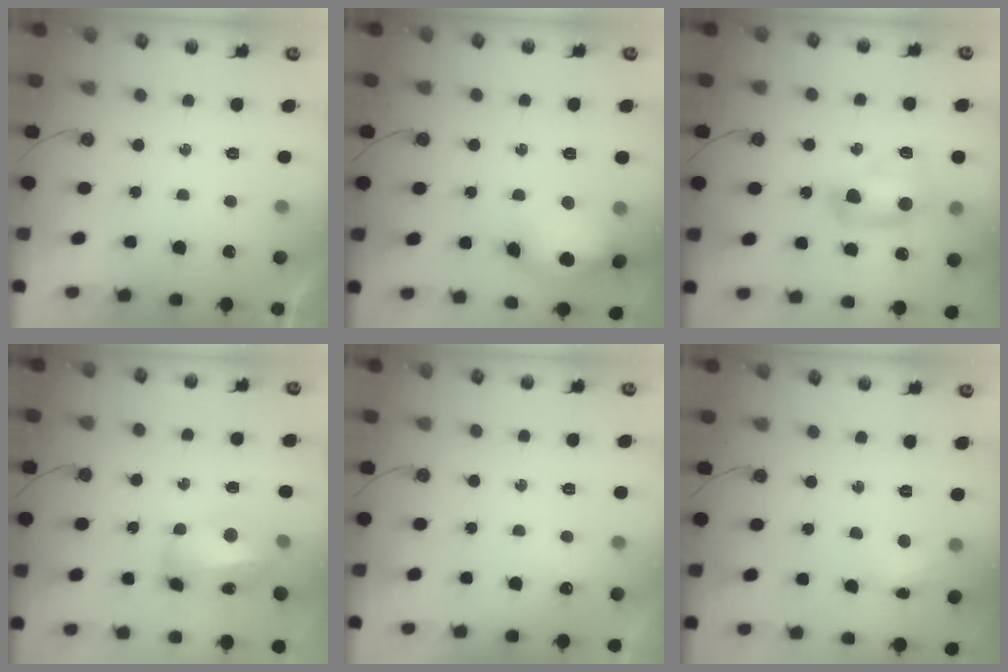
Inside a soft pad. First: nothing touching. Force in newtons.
{"total": 23.0, "press": 19.6, "slide": 12.0}
{"total": 12.3, "press": 11.5, "slide": 4.2}
{"total": 12.4, "press": 12.3, "slide": 1.5}
{"total": 3.8, "press": 3.7, "slide": 0.6}
{"total": 5.9, "press": 5.9, "slide": 0.5}